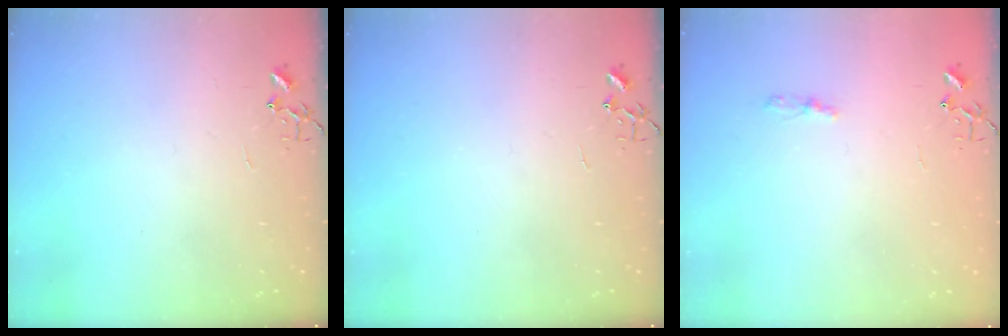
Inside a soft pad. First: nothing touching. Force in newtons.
{"total": 0.0}
{"total": 3.7, "press": 3.6, "slide": 0.5}